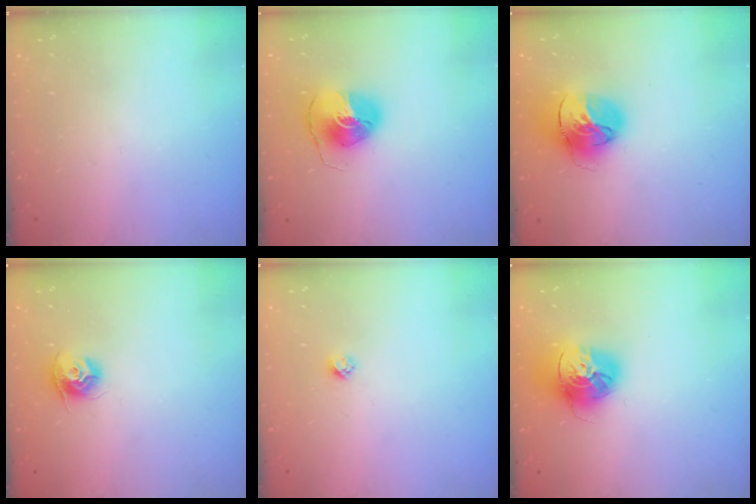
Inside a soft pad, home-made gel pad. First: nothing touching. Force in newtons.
{"total": 8.2, "press": 8.1, "slide": 1.0}
{"total": 17.5, "press": 17.4, "slide": 1.7}
{"total": 9.7, "press": 9.7, "slide": 0.5}
{"total": 2.4, "press": 2.4, "slide": 0.2}
{"total": 16.2, "press": 16.1, "slide": 1.8}